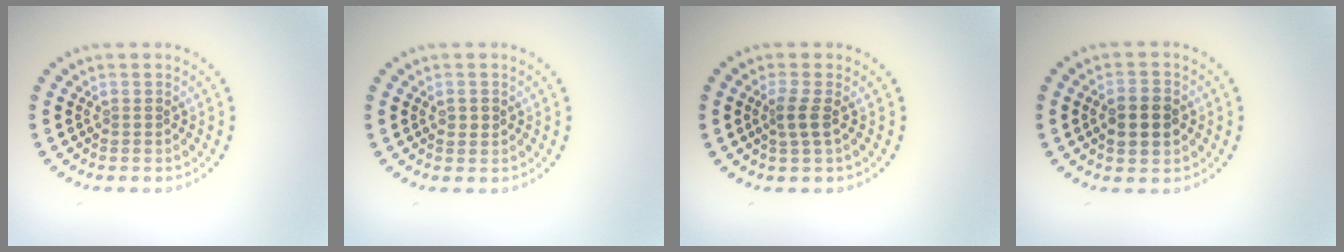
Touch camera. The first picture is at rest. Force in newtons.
{"total": 1.1, "press": 1.1, "slide": 0.1}
{"total": 1.6, "press": 1.2, "slide": 1.0}
{"total": 3.8, "press": 3.8, "slide": 0.3}